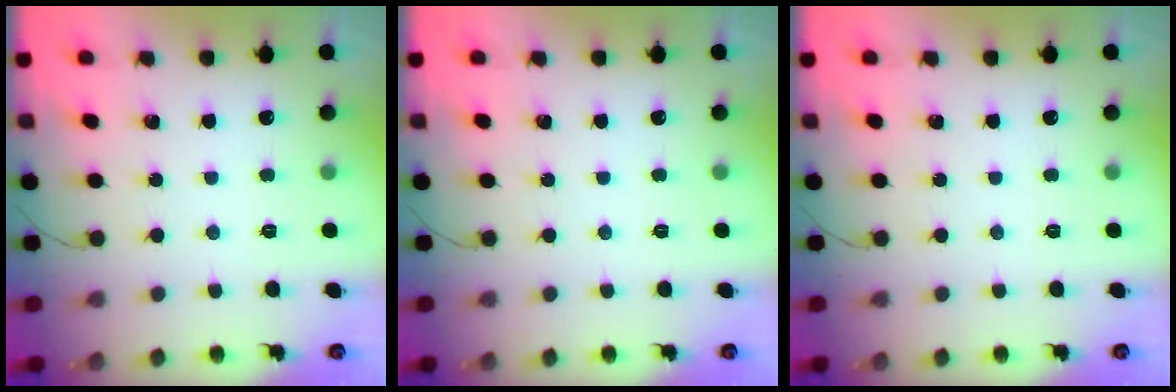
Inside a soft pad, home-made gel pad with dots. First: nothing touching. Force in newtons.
{"total": 0.0}
{"total": 0.0}